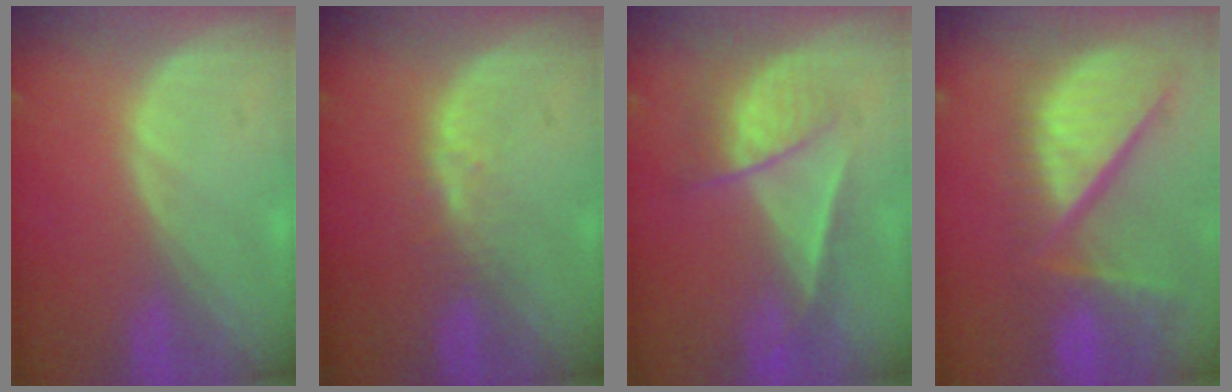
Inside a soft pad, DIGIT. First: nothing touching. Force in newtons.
{"total": 2.5, "press": 2.4, "slide": 0.2}
{"total": 7.2, "press": 6.0, "slide": 3.9}
{"total": 13.2, "press": 11.0, "slide": 7.3}